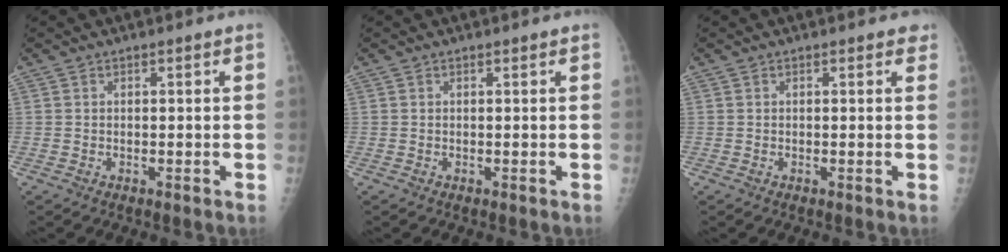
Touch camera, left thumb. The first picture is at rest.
{"total": 0.0}
{"total": 1.1, "force": [0.8, 0.6, 0.5], "torque": [0.005, -0.002, 0.002]}